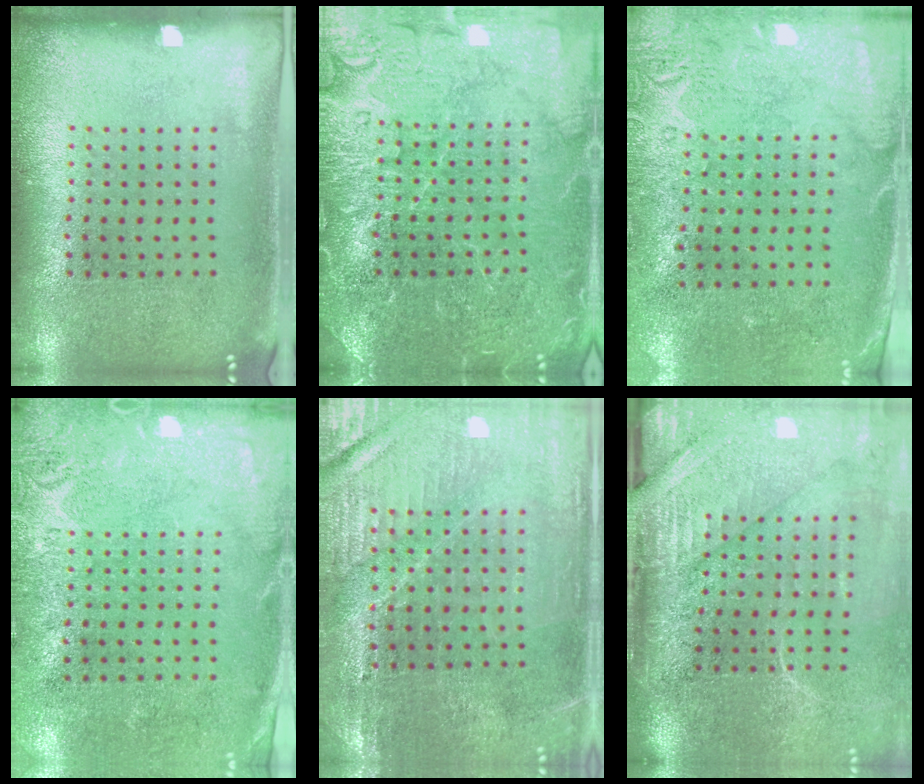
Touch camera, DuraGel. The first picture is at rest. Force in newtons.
{"total": 6.5, "press": 6.4, "slide": 1.0}
{"total": 2.7, "press": 2.2, "slide": 1.5}
{"total": 2.6, "press": 2.2, "slide": 1.4}
{"total": 1.7, "press": 1.7, "slide": 0.3}
{"total": 4.2, "press": 3.6, "slide": 2.2}